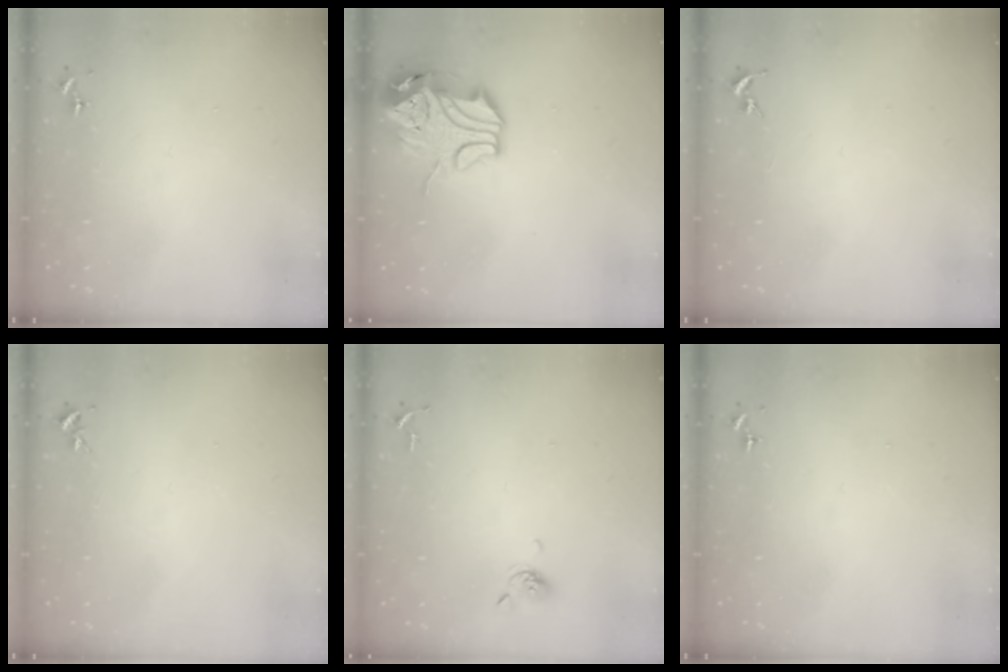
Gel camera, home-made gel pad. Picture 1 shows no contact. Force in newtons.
{"total": 13.0, "press": 12.9, "slide": 1.8}
{"total": 0.0}
{"total": 3.2, "press": 3.2, "slide": 0.4}
{"total": 5.5, "press": 5.4, "slide": 1.0}
{"total": 0.0}